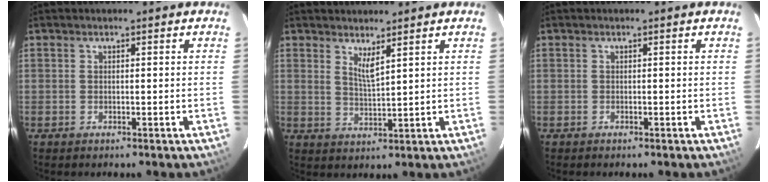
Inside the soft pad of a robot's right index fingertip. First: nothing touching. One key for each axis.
{"total": 3.2, "fx": 2.3, "fy": 0.3, "fz": 2.2, "tx": -0.041, "ty": -0.008, "tz": 0.039}
{"total": 0.0}